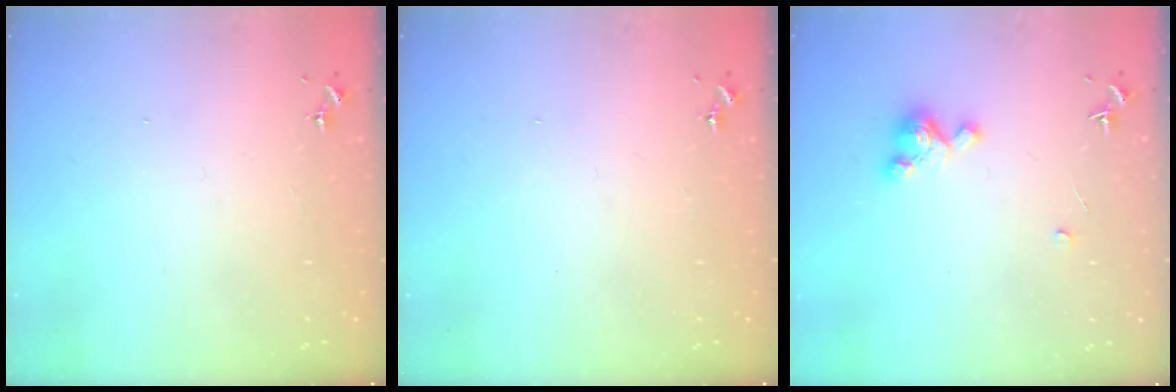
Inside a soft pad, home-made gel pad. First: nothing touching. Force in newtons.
{"total": 0.0}
{"total": 5.2, "press": 5.2, "slide": 0.3}